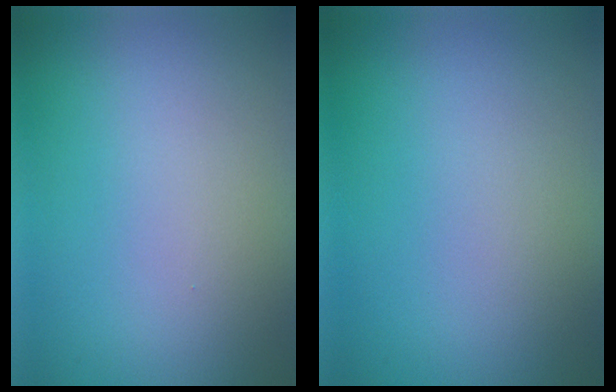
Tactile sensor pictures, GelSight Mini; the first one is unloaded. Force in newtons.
{"total": 0.0}